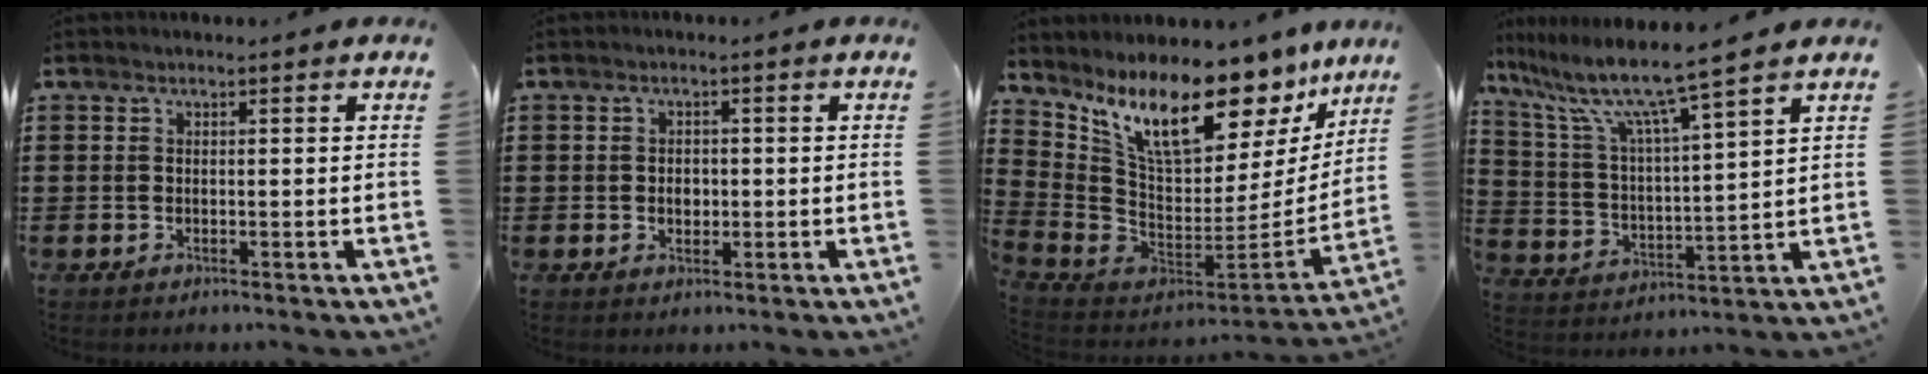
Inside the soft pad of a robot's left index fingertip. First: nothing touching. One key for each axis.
{"total": 1.7, "fx": 0.0, "fy": 1.2, "fz": 1.2, "tx": -0.025, "ty": 0.006, "tz": -0.002}
{"total": 14.7, "fx": 9.9, "fy": 4.9, "fz": 9.6, "tx": -0.201, "ty": -0.064, "tz": 0.171}
{"total": 9.1, "fx": 7.6, "fy": -0.5, "fz": 5.1, "tx": -0.132, "ty": -0.046, "tz": 0.121}